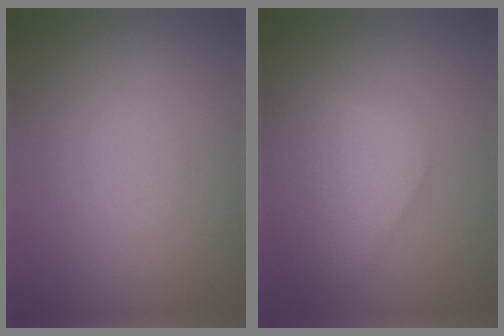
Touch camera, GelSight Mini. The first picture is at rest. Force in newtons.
{"total": 4.4, "press": 4.4, "slide": 0.1}